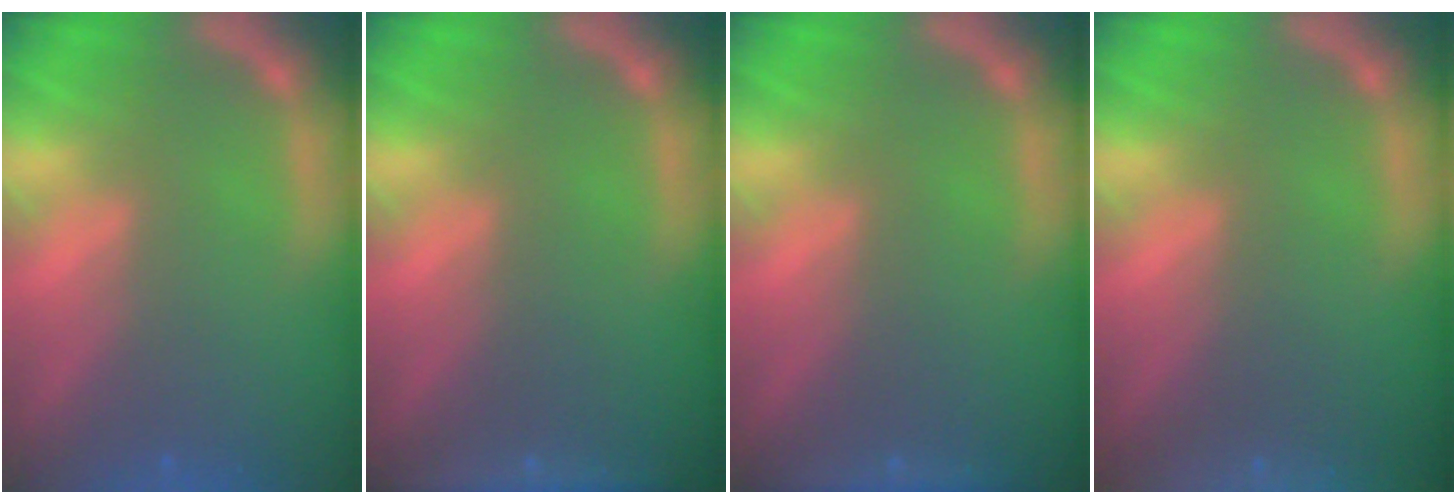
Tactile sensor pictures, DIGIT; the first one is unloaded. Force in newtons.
{"total": 3.0}
{"total": 1.9}
{"total": 9.5}